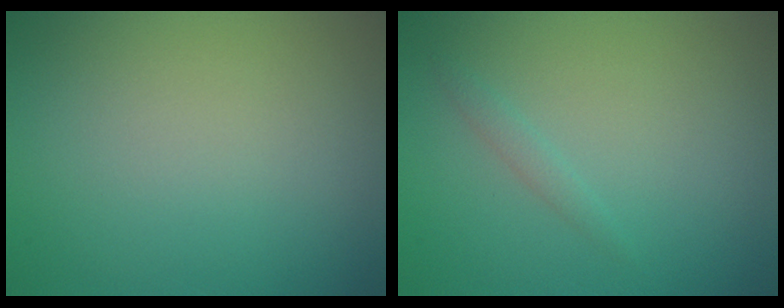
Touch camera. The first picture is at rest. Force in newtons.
{"total": 0.9, "press": 0.9, "slide": 0.1}